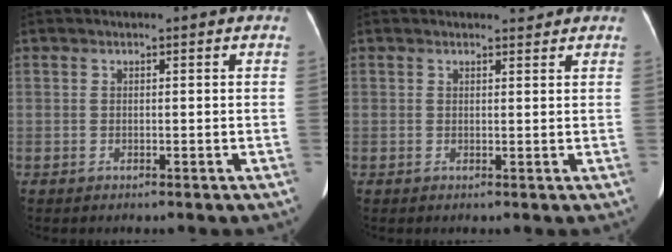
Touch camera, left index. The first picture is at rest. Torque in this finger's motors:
{"motor_torque": [0.45, -0.38, 0.01, 0.03]}